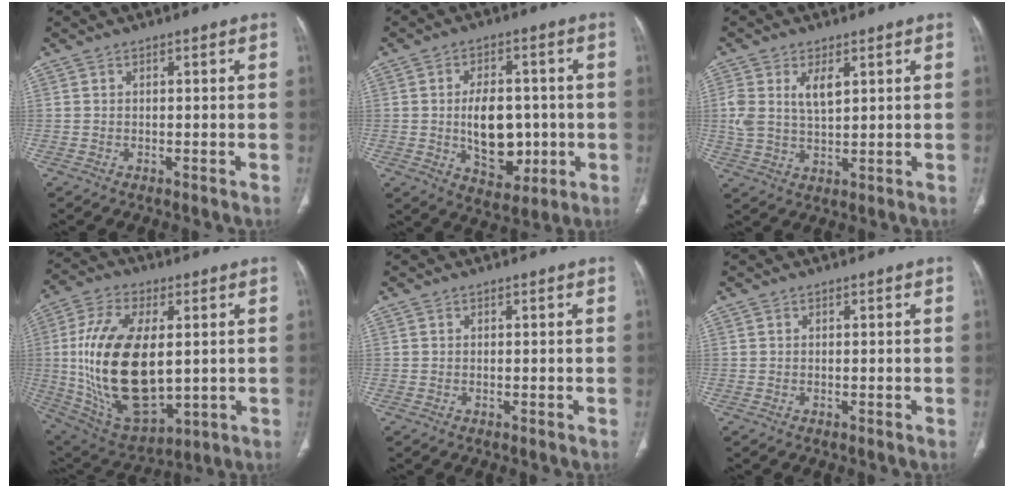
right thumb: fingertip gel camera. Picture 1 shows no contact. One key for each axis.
{"total": 12.2, "fx": -0.9, "fy": 7.8, "fz": 9.3, "tx": -0.111, "ty": 0.004, "tz": -0.001}
{"total": 6.7, "fx": 2.3, "fy": 3.4, "fz": 5.4, "tx": -0.106, "ty": -0.004, "tz": 0.053}
{"total": 23.6, "fx": 1.0, "fy": 12.4, "fz": 20.1, "tx": -0.387, "ty": -0.016, "tz": 0.035}
{"total": 0.0}
{"total": 0.0}